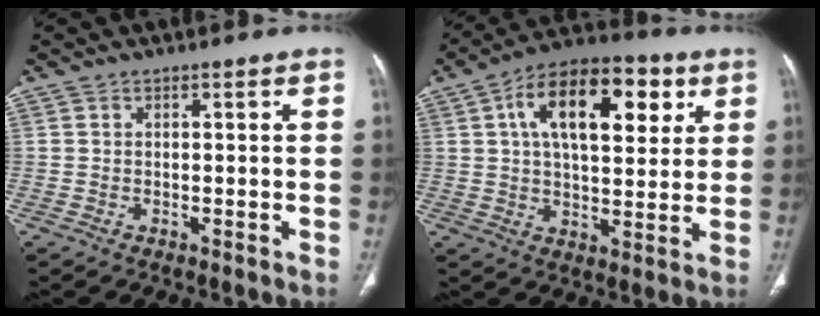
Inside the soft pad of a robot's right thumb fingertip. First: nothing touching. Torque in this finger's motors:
{"motor_torque": [-0.95, 1.66, 0.98, 0.51, 0.13]}